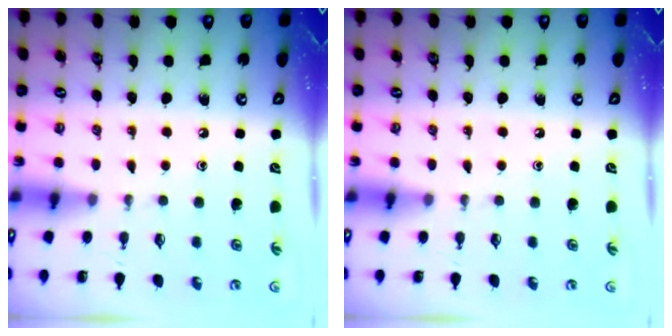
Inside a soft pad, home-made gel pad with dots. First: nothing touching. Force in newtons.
{"total": 0.0}